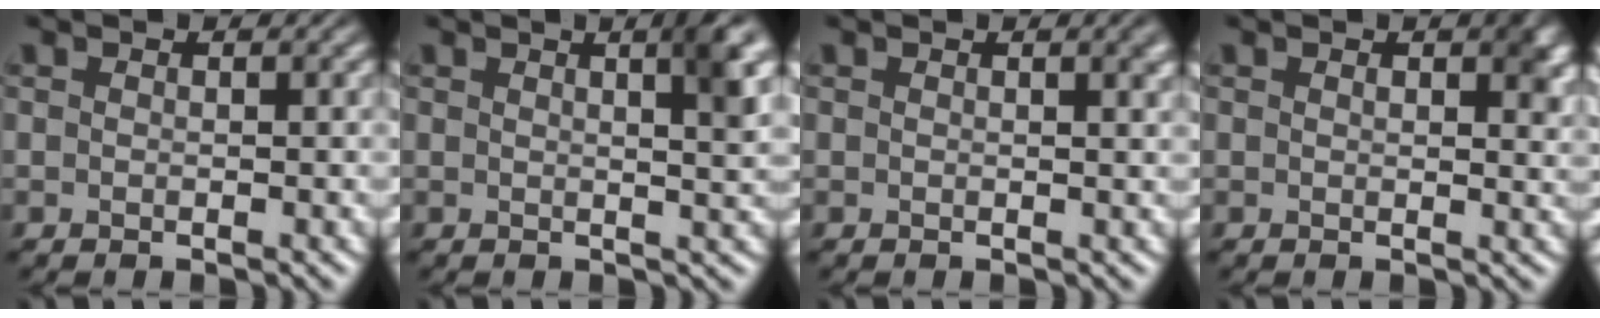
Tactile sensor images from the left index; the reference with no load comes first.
{"total": 4.4, "force": [1.8, 1.1, 3.8], "torque": [-0.038, 0.010, 0.020]}
{"total": 1.5, "force": [0.8, 0.5, 1.2], "torque": [-0.008, 0.005, 0.009]}
{"total": 2.4, "force": [1.0, 1.1, 1.9], "torque": [-0.019, 0.000, 0.016]}